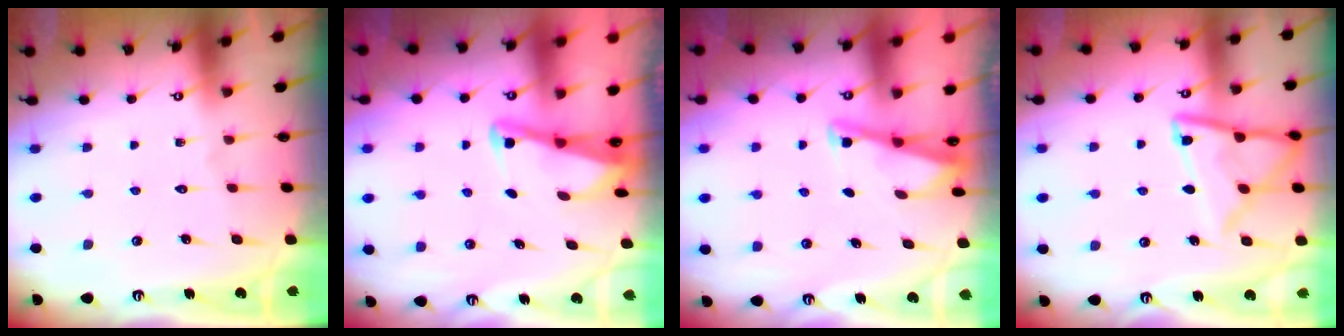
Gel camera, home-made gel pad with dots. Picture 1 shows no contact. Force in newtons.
{"total": 3.0, "press": 3.0, "slide": 0.4}
{"total": 2.7, "press": 2.7, "slide": 0.3}
{"total": 13.9, "press": 13.8, "slide": 1.4}